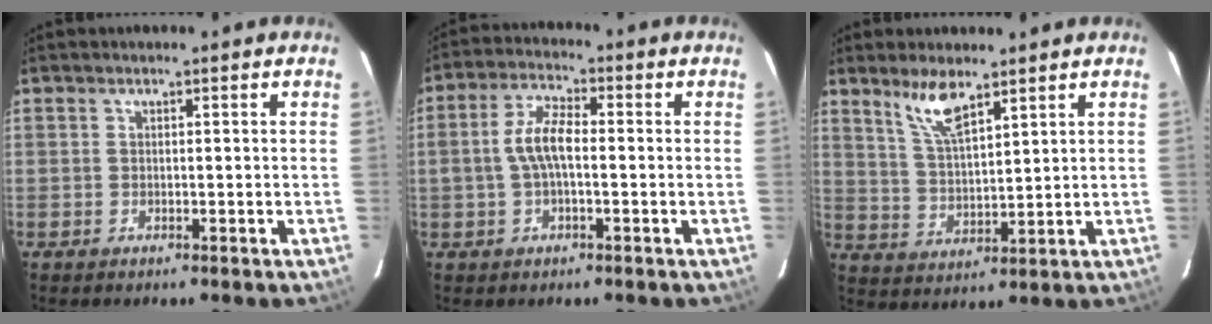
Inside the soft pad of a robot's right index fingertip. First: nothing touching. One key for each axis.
{"total": 6.4, "fx": -0.6, "fy": 2.7, "fz": 5.8, "tx": -0.120, "ty": 0.015, "tz": -0.013}
{"total": 7.0, "fx": 5.1, "fy": 1.8, "fz": 4.4, "tx": -0.086, "ty": 0.000, "tz": 0.108}